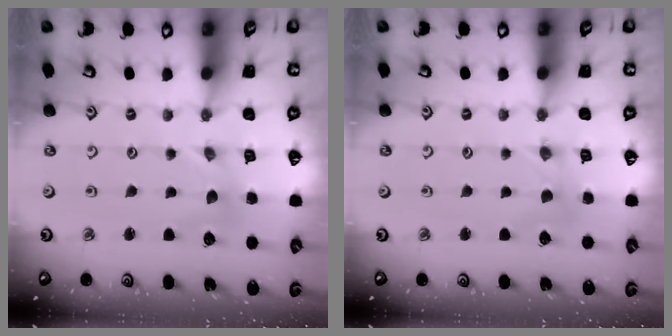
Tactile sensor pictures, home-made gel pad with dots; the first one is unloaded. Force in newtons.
{"total": 0.0}